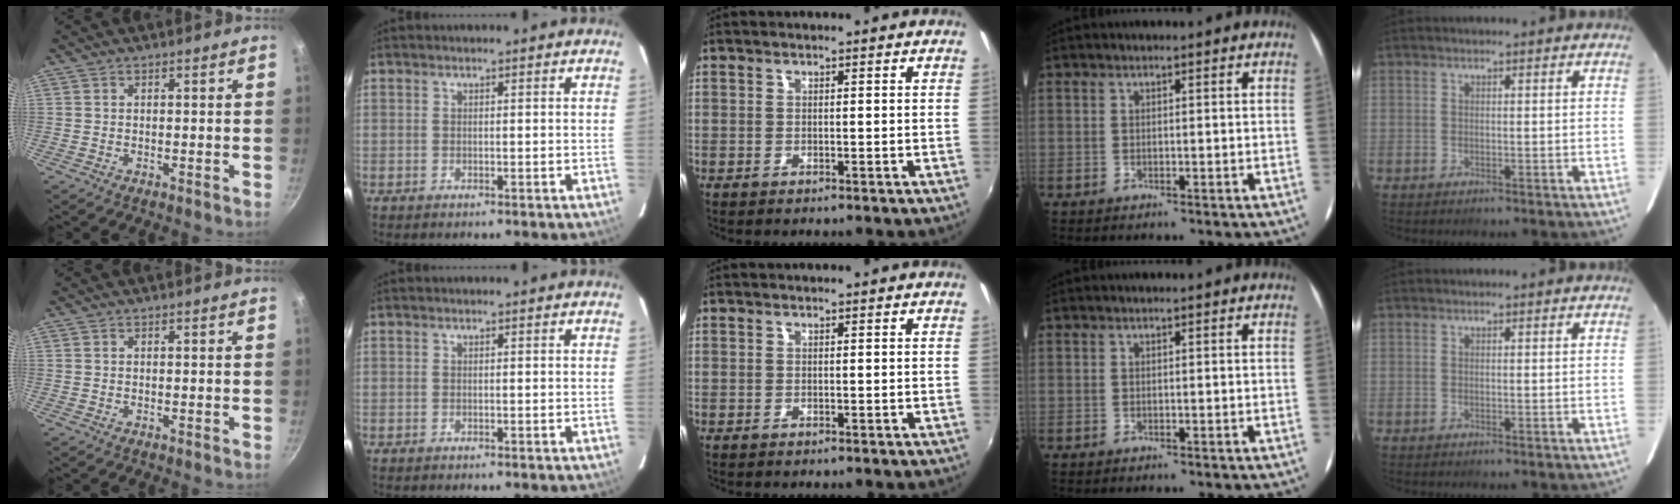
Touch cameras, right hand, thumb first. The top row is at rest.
{}